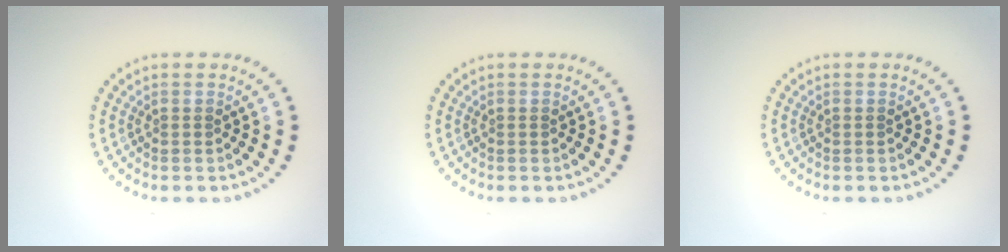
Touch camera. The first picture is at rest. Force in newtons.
{"total": 0.0}
{"total": 0.0}